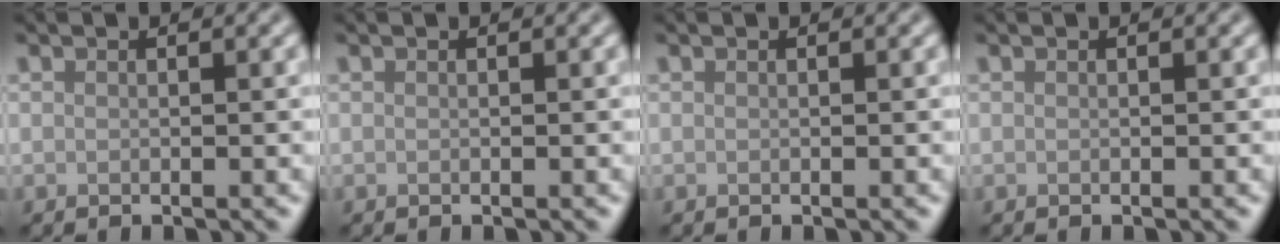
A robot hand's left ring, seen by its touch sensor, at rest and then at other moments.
{"total": 0.0}
{"total": 0.0}
{"total": 0.0}